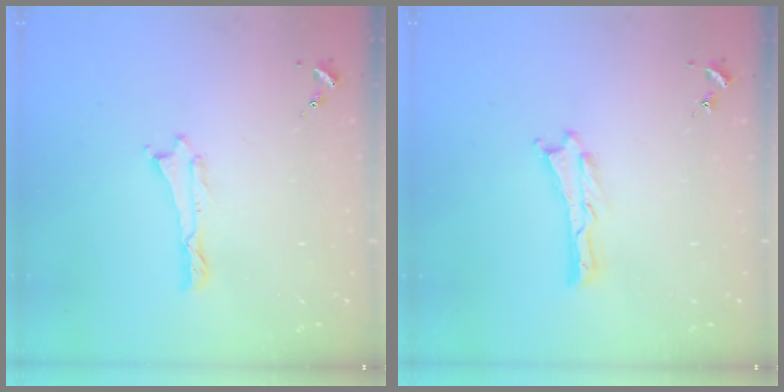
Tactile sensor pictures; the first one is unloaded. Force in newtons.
{"total": 0.0}